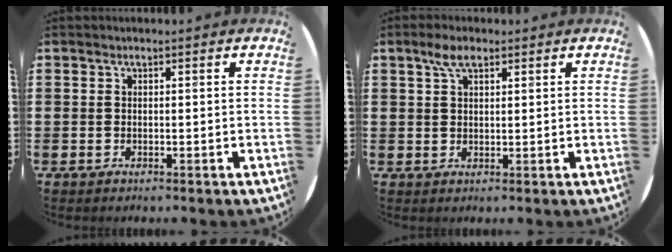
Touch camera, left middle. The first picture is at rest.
{"total": 3.5, "force": [2.3, 1.5, 2.2], "torque": [-0.040, 0.005, 0.039]}